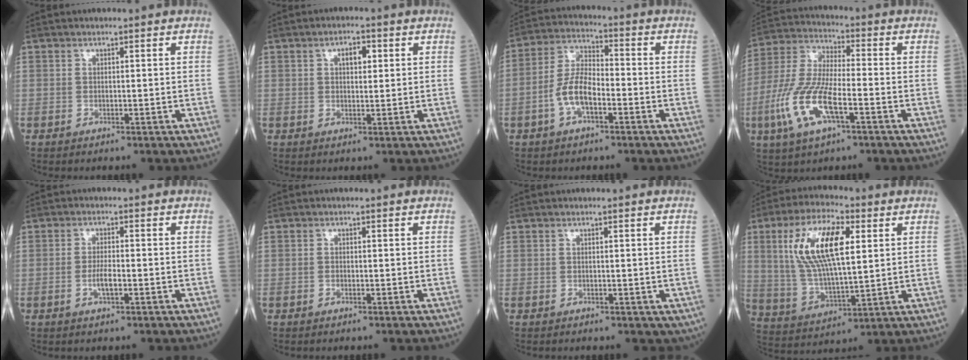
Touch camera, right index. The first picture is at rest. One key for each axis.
{"total": 3.0, "fx": 1.1, "fy": 1.4, "fz": 2.5, "tx": -0.041, "ty": 0.004, "tz": 0.016}
{"total": 7.5, "fx": -2.6, "fy": 3.1, "fz": 6.3, "tx": -0.136, "ty": 0.012, "tz": -0.053}
{"total": 12.8, "fx": -4.6, "fy": 3.7, "fz": 11.4, "tx": -0.253, "ty": -0.006, "tz": -0.088}
{"total": 2.8, "fx": -0.8, "fy": 0.6, "fz": 2.6, "tx": -0.053, "ty": 0.001, "tz": -0.015}
{"total": 0.5, "fx": -0.2, "fy": 0.3, "fz": 0.4, "tx": -0.008, "ty": 0.002, "tz": -0.003}
{"total": 1.0, "fx": -0.1, "fy": 0.8, "fz": 0.6, "tx": -0.003, "ty": 0.001, "tz": 0.002}
{"total": 15.0, "fx": 4.4, "fy": 4.5, "fz": 13.5, "tx": -0.280, "ty": 0.012, "tz": 0.085}